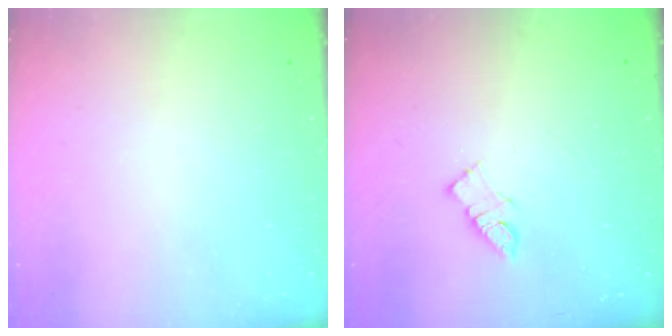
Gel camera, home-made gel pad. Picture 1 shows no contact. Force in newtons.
{"total": 7.5, "press": 7.4, "slide": 0.4}